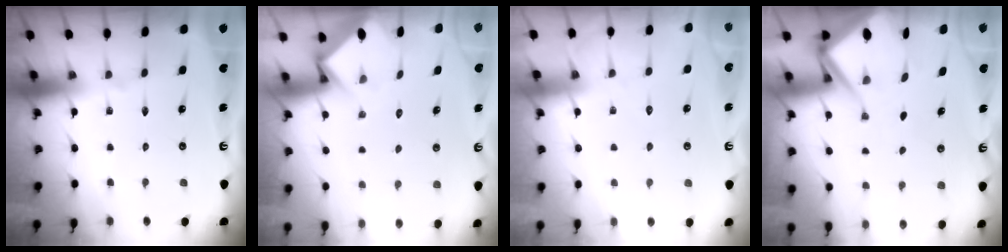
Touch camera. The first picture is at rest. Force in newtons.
{"total": 3.6, "press": 3.5, "slide": 0.3}
{"total": 6.4, "press": 6.4, "slide": 0.7}
{"total": 8.5, "press": 8.5, "slide": 0.8}